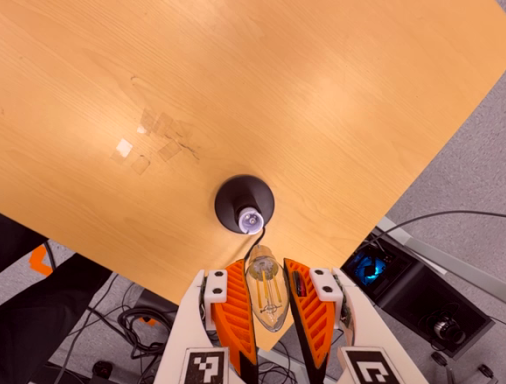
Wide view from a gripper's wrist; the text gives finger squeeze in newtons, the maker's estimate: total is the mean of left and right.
{"total": 12.7, "left": 13.4, "right": 12.1}